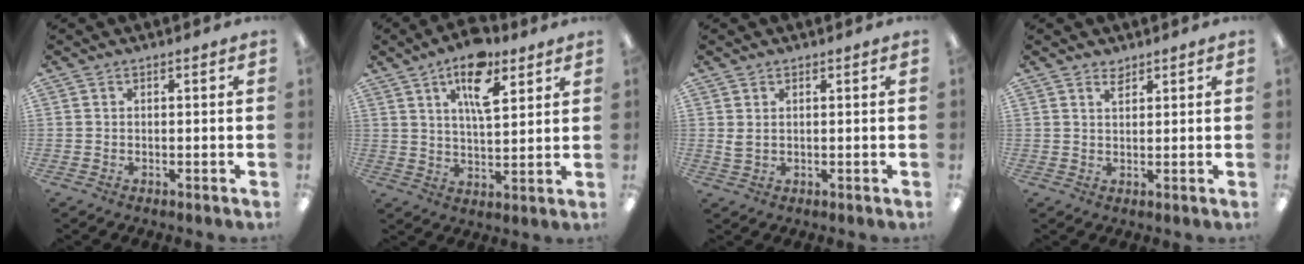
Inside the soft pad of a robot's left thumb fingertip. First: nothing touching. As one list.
[{"total": 12.2, "force": [7.0, 5.1, 8.6], "torque": [-0.132, -0.024, 0.117]}, {"total": 1.9, "force": [0.8, 1.1, 1.3], "torque": [-0.027, 0.003, 0.015]}, {"total": 2.0, "force": [1.7, 0.8, 0.8], "torque": [-0.010, -0.005, 0.030]}]